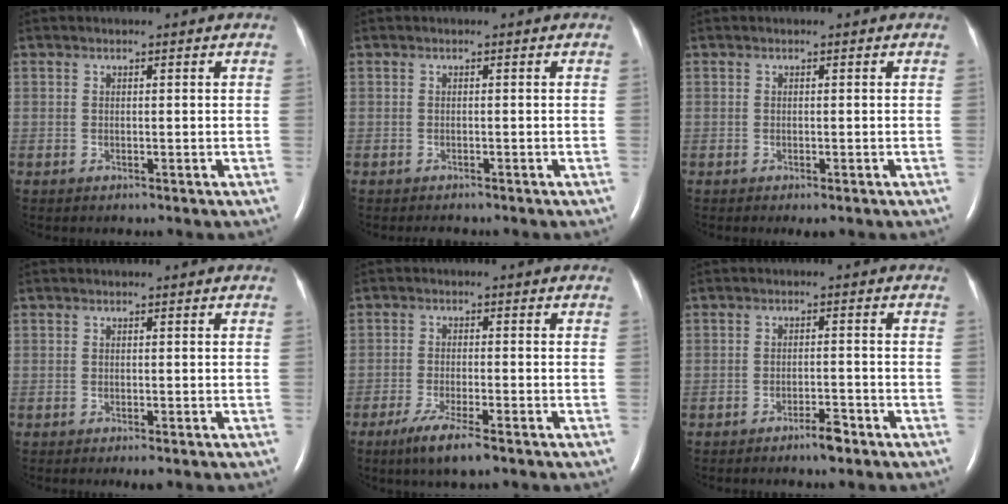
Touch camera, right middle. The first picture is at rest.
{"total": 1.3, "force": [-1.2, 0.3, 0.4], "torque": [-0.009, -0.003, -0.013]}
{"total": 0.9, "force": [-0.6, 0.2, 0.7], "torque": [-0.010, -0.003, -0.005]}
{"total": 1.0, "force": [-0.6, 0.1, 0.8], "torque": [-0.013, -0.004, -0.008]}
{"total": 6.0, "force": [-3.9, 0.5, 4.6], "torque": [-0.095, -0.016, -0.066]}
{"total": 2.9, "force": [-2.2, 0.4, 1.8], "torque": [-0.033, 0.000, -0.038]}